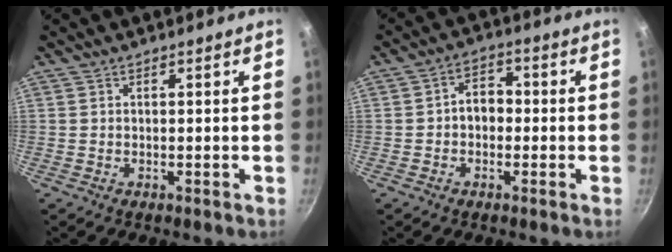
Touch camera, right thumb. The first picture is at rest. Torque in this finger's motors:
{"motor_torque": [-0.16, 0.24, 0.01, 0.17, 0.04]}